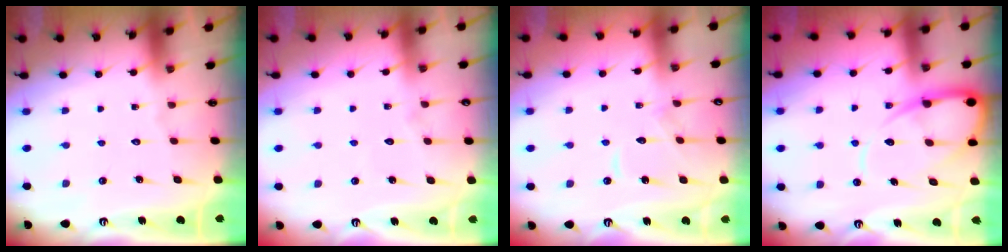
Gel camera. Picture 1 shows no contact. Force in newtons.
{"total": 3.2, "press": 3.2, "slide": 0.3}
{"total": 8.1, "press": 8.1, "slide": 0.6}
{"total": 11.4, "press": 11.4, "slide": 1.0}